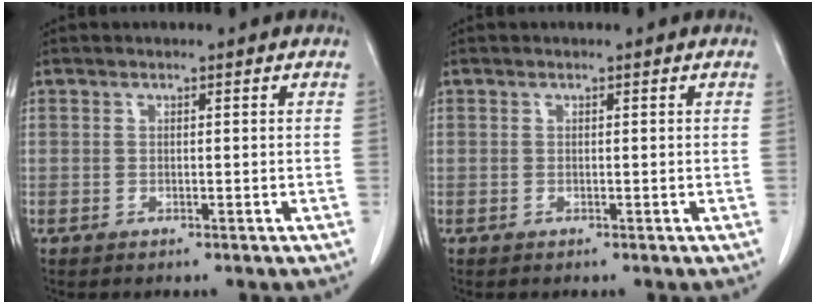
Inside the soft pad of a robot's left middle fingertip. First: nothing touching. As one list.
[{"total": 0.0}]